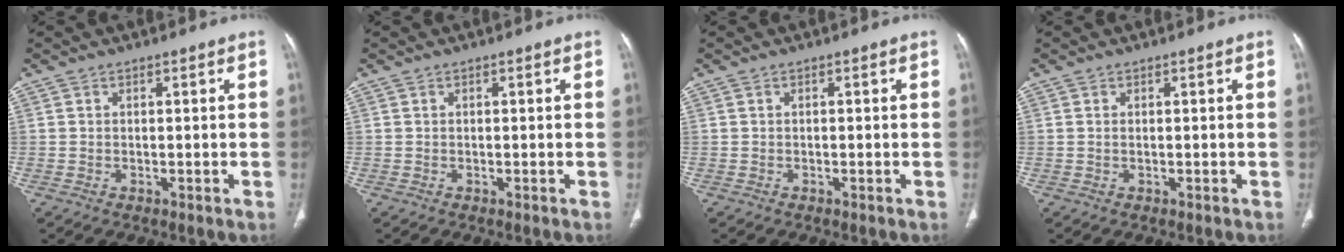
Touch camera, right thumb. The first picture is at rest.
{"total": 0.0}
{"total": 0.0}
{"total": 0.0}